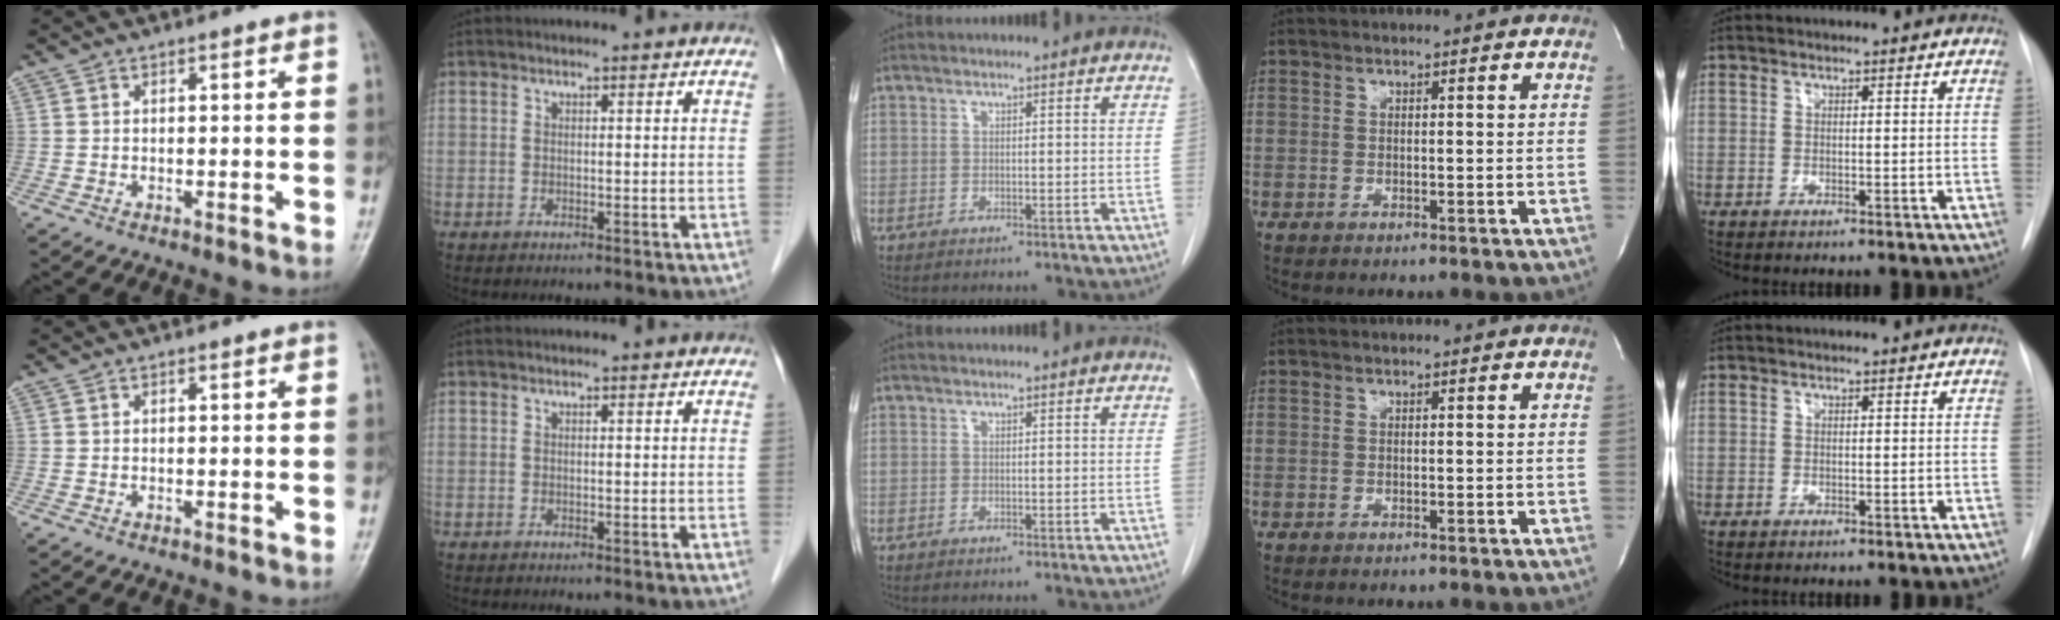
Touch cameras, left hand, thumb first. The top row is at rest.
{}